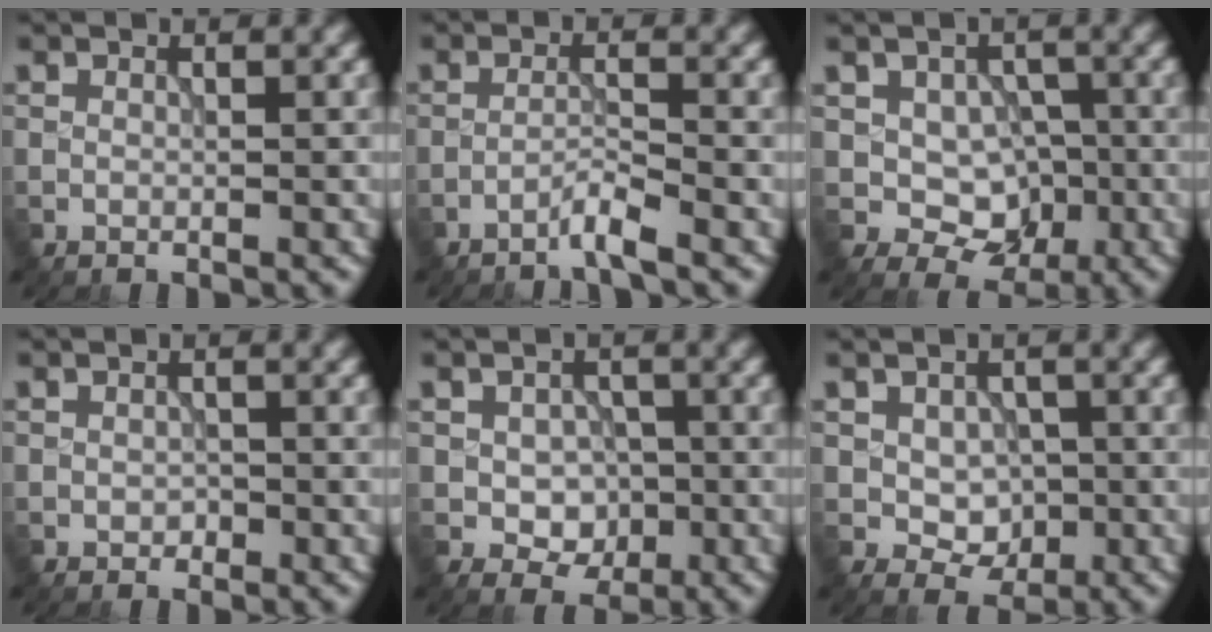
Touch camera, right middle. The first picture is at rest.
{"total": 1.9, "force": [-1.5, -0.2, 1.2], "torque": [-0.016, 0.008, -0.038]}
{"total": 4.7, "force": [-0.3, 3.9, 2.6], "torque": [-0.035, -0.004, -0.006]}
{"total": 0.7, "force": [-0.1, 0.6, 0.3], "torque": [-0.006, -0.004, -0.003]}
{"total": 3.4, "force": [-0.4, 2.7, 2.0], "torque": [-0.030, -0.005, -0.009]}
{"total": 3.2, "force": [0.0, 2.5, 2.0], "torque": [-0.031, -0.006, 0.003]}